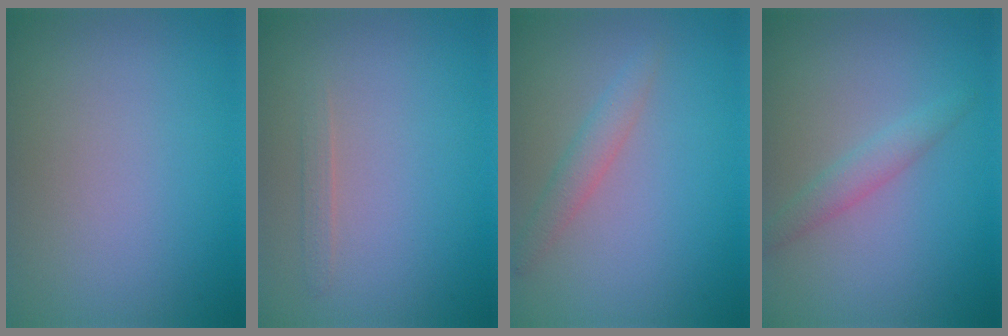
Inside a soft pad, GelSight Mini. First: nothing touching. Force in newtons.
{"total": 0.9, "press": 0.8, "slide": 0.1}
{"total": 2.7, "press": 2.7, "slide": 0.2}
{"total": 1.8, "press": 1.8, "slide": 0.1}